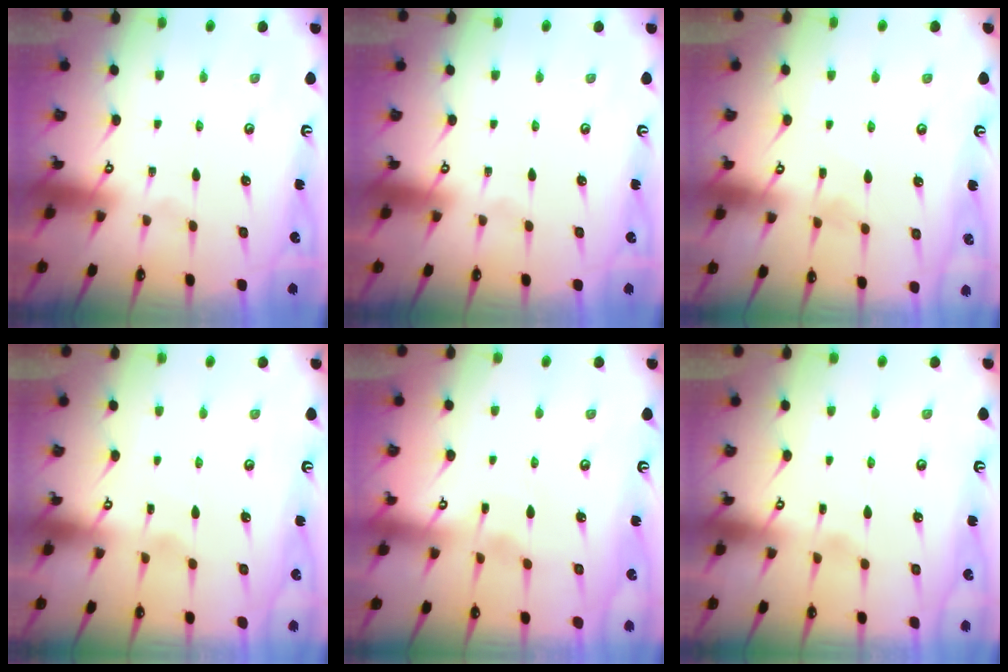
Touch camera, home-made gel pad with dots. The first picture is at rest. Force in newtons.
{"total": 0.0}
{"total": 6.0, "press": 6.0, "slide": 0.6}
{"total": 1.7, "press": 1.7, "slide": 0.2}
{"total": 3.5, "press": 3.5, "slide": 0.5}
{"total": 2.9, "press": 2.9, "slide": 0.4}